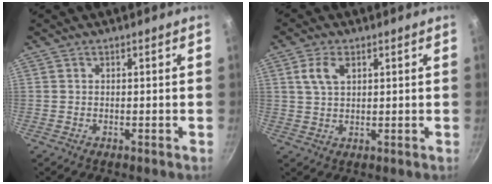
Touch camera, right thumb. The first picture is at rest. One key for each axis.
{"total": 4.7, "fx": 1.9, "fy": 2.7, "fz": 3.4, "tx": -0.069, "ty": -0.001, "tz": 0.038}